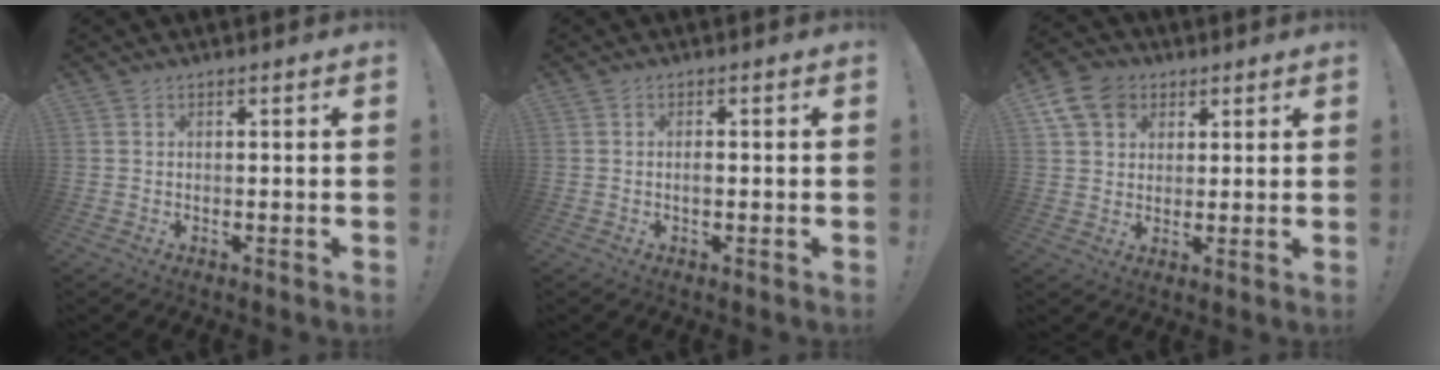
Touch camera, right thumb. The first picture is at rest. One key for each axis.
{"total": 1.3, "fx": -0.5, "fy": 0.5, "fz": 1.1, "tx": -0.020, "ty": 0.002, "tz": -0.011}
{"total": 10.6, "fx": 4.7, "fy": 8.4, "fz": 4.4, "tx": -0.074, "ty": -0.013, "tz": 0.098}